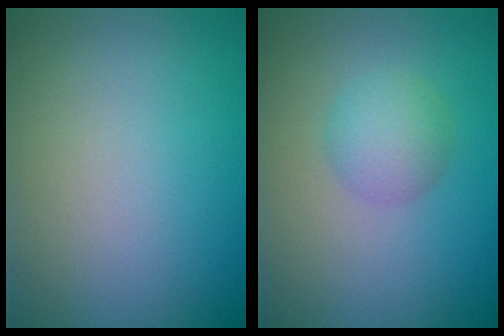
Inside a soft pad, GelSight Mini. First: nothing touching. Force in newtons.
{"total": 2.7, "press": 2.7, "slide": 0.1}